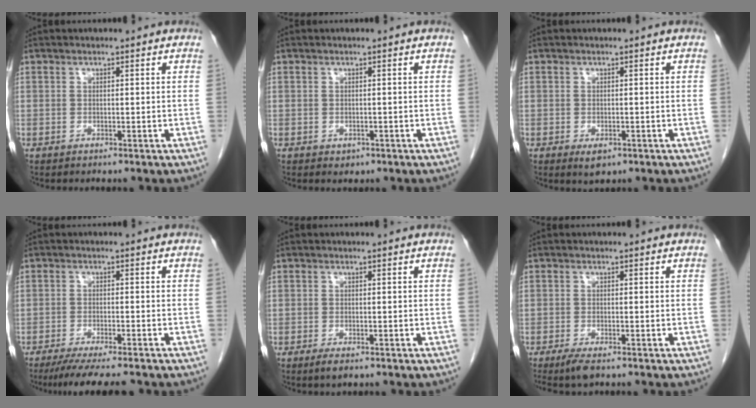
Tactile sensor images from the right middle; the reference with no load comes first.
{"total": 1.0, "force": [-0.4, 0.8, 0.4], "torque": [-0.004, 0.001, 0.000]}
{"total": 2.1, "force": [-1.0, 1.1, 1.5], "torque": [-0.021, -0.001, -0.007]}
{"total": 9.2, "force": [-7.7, 0.9, 5.0], "torque": [-0.069, -0.017, -0.117]}
{"total": 1.9, "force": [-1.2, 0.6, 1.4], "torque": [-0.026, -0.003, -0.017]}
{"total": 3.1, "force": [-2.2, 0.6, 2.1], "torque": [-0.043, -0.009, -0.038]}